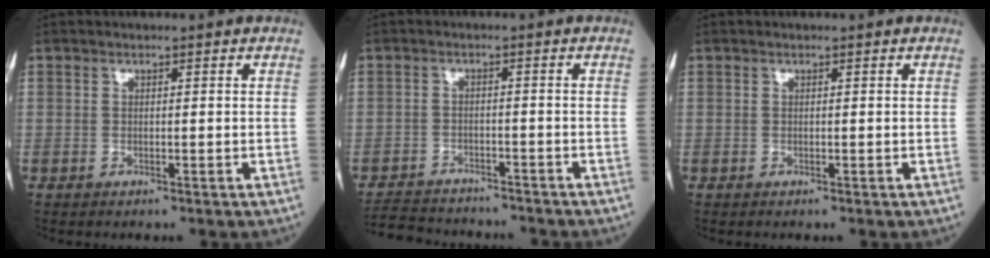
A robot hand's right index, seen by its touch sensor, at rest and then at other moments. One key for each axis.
{"total": 9.8, "fx": -9.3, "fy": 2.2, "fz": 2.2, "tx": -0.043, "ty": 0.000, "tz": -0.139}
{"total": 0.0}